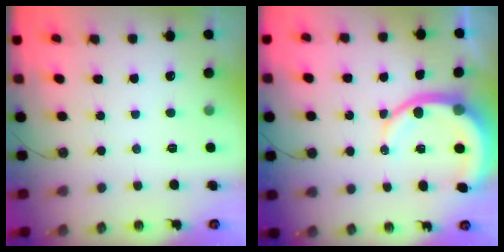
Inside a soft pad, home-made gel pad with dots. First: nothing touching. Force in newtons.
{"total": 10.7, "press": 10.6, "slide": 1.5}